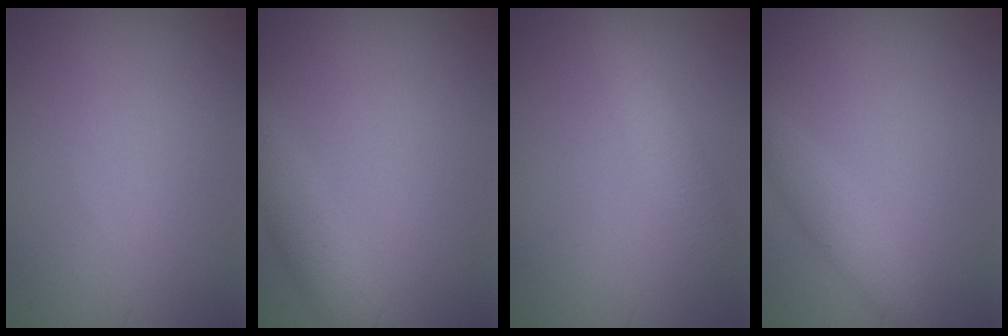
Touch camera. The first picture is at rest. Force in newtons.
{"total": 2.3, "press": 2.3, "slide": 0.1}
{"total": 2.9, "press": 2.9, "slide": 0.1}
{"total": 2.1, "press": 2.0, "slide": 0.2}